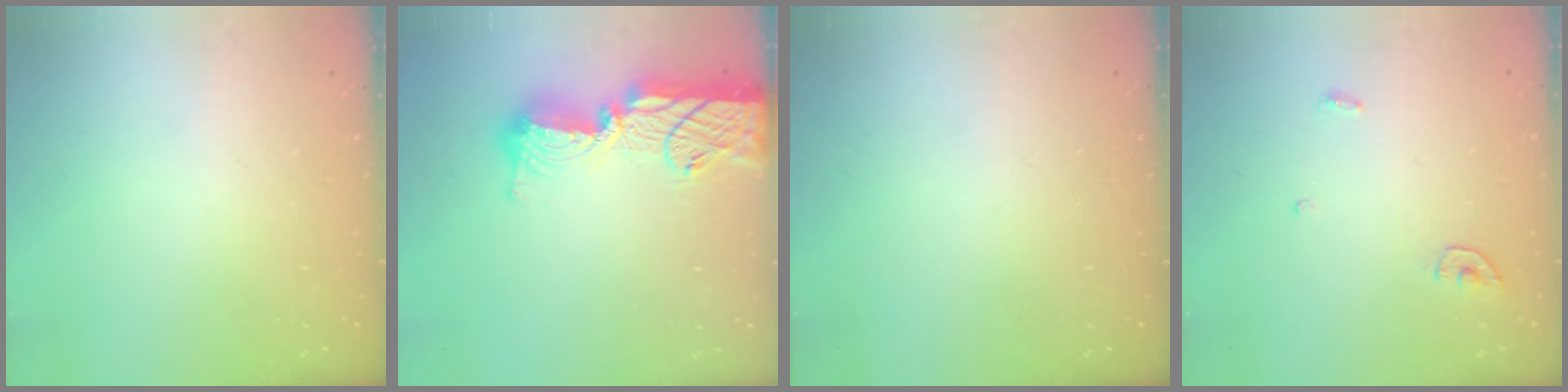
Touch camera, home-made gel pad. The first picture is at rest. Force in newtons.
{"total": 17.5, "press": 17.4, "slide": 1.3}
{"total": 0.0}
{"total": 3.8, "press": 3.8, "slide": 0.3}